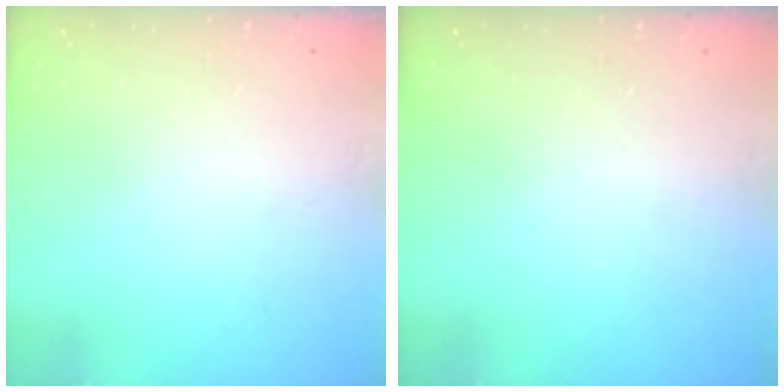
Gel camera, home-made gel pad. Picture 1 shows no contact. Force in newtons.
{"total": 0.0}